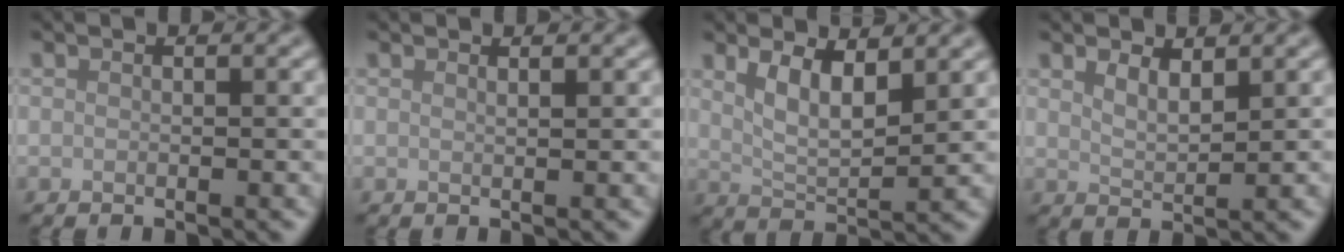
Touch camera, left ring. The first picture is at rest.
{"total": 0.6, "force": [0.4, 0.2, 0.3], "torque": [0.002, -0.001, 0.007]}
{"total": 4.0, "force": [2.0, 1.3, 3.2], "torque": [-0.067, -0.009, 0.040]}
{"total": 2.0, "force": [1.4, 0.6, 1.3], "torque": [-0.025, -0.007, 0.029]}